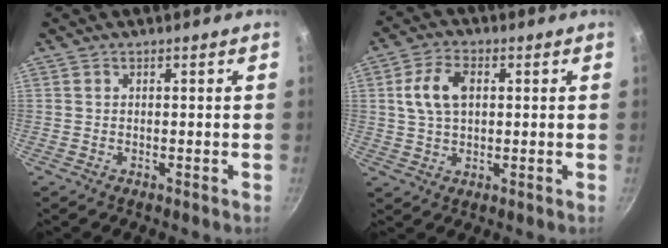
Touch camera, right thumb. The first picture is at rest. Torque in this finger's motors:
{"motor_torque": [-0.16, 0.40, 0.53, -0.29, 0.05]}